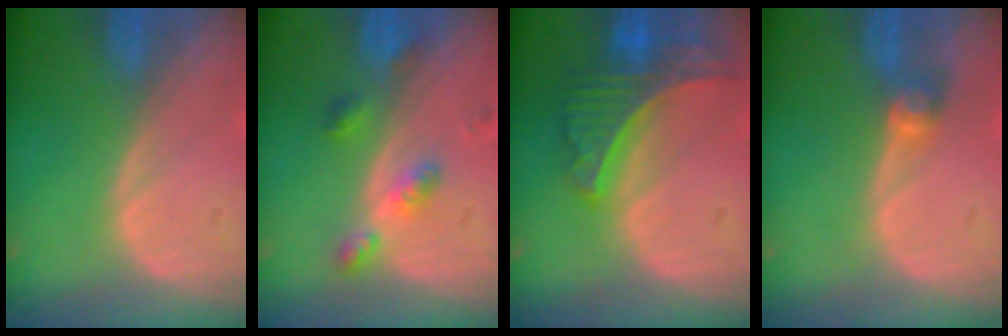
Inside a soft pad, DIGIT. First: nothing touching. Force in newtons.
{"total": 4.6, "press": 4.1, "slide": 1.9}
{"total": 7.9, "press": 7.0, "slide": 3.7}
{"total": 2.6, "press": 2.5, "slide": 0.6}